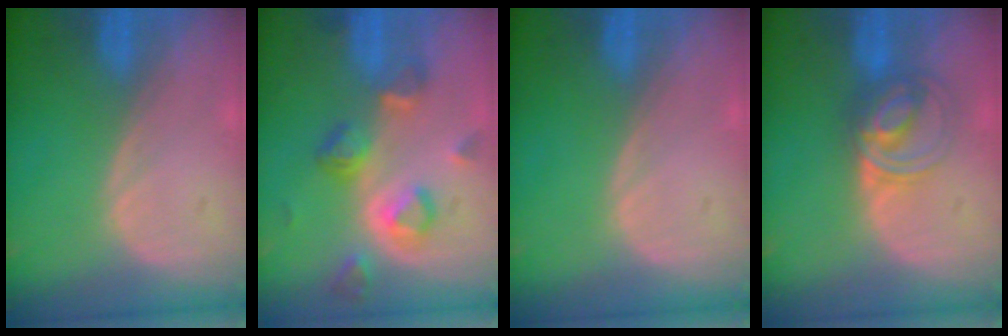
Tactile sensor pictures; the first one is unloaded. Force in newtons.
{"total": 7.1, "press": 6.8, "slide": 2.0}
{"total": 0.0}
{"total": 5.8, "press": 5.7, "slide": 0.5}